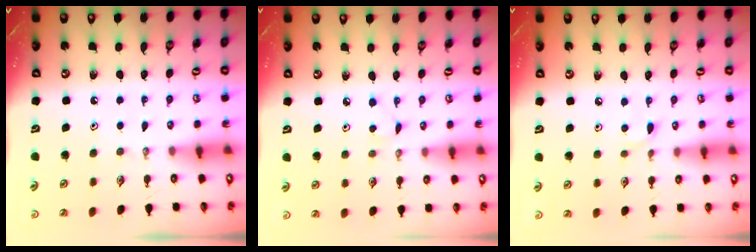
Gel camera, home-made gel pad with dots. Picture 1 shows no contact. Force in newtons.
{"total": 2.9, "press": 2.8, "slide": 0.3}
{"total": 3.9, "press": 3.8, "slide": 0.5}